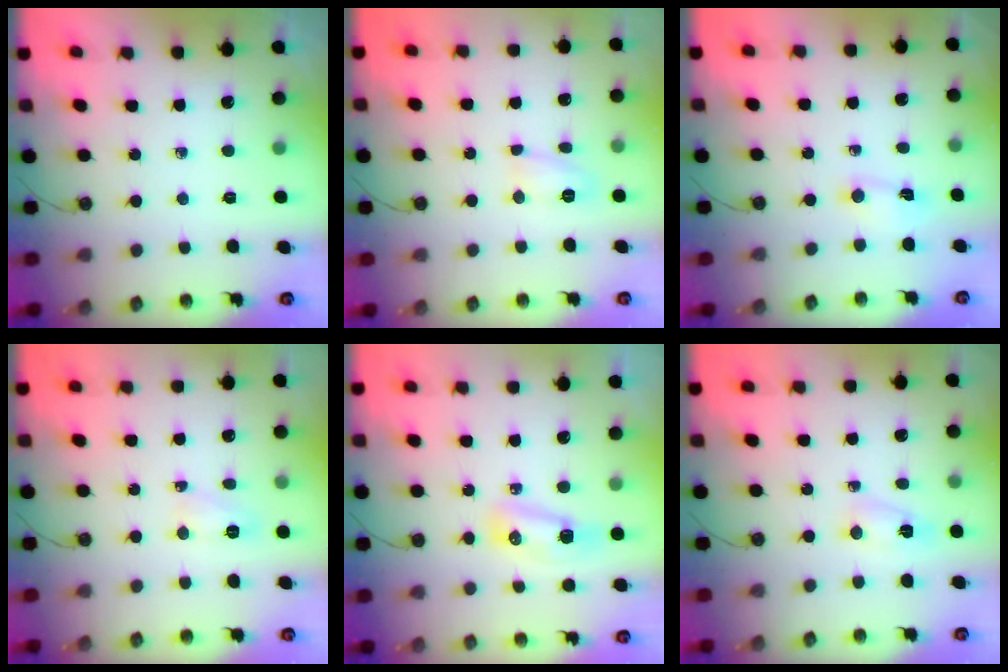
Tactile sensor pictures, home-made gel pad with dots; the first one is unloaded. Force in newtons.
{"total": 5.4, "press": 5.4, "slide": 0.6}
{"total": 2.8, "press": 1.9, "slide": 2.1}
{"total": 3.9, "press": 3.8, "slide": 0.7}
{"total": 7.8, "press": 7.7, "slide": 1.5}
{"total": 2.9, "press": 2.8, "slide": 0.6}